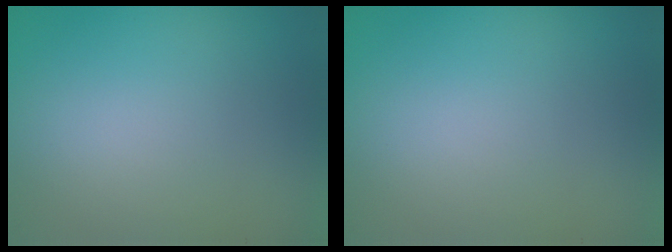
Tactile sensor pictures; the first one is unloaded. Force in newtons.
{"total": 0.0}